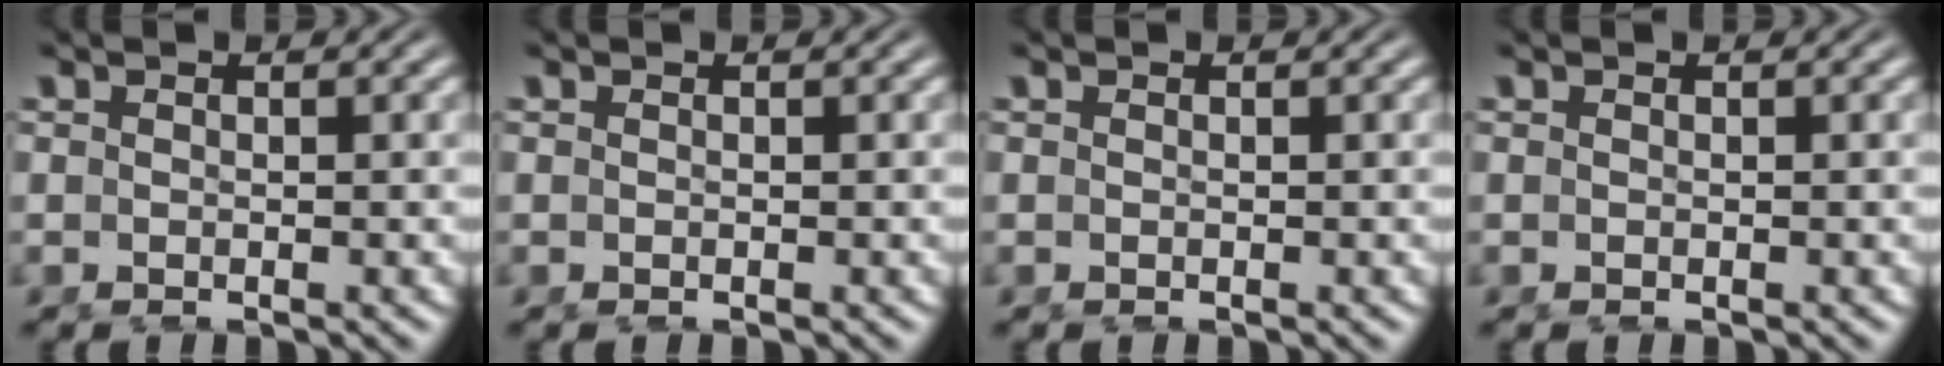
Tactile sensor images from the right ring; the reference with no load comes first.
{"total": 0.0}
{"total": 0.0}
{"total": 0.0}